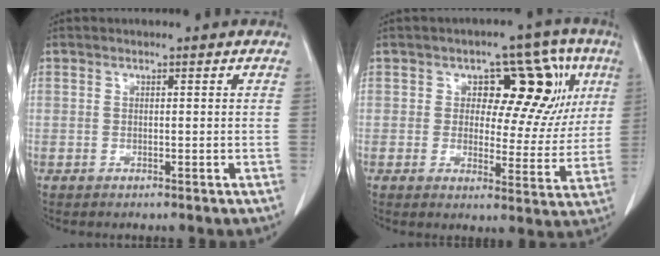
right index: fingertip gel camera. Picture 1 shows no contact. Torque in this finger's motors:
{"motor_torque": [0.25, 0.22, 0.17, 0.02]}